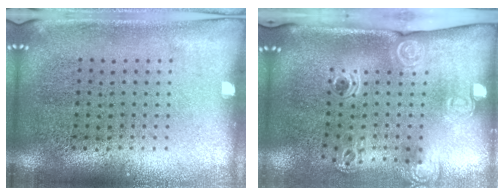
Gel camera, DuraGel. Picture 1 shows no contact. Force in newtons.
{"total": 2.3, "press": 1.6, "slide": 1.6}